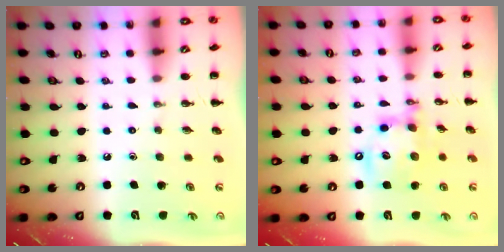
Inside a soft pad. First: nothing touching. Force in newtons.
{"total": 15.4, "press": 15.1, "slide": 2.8}